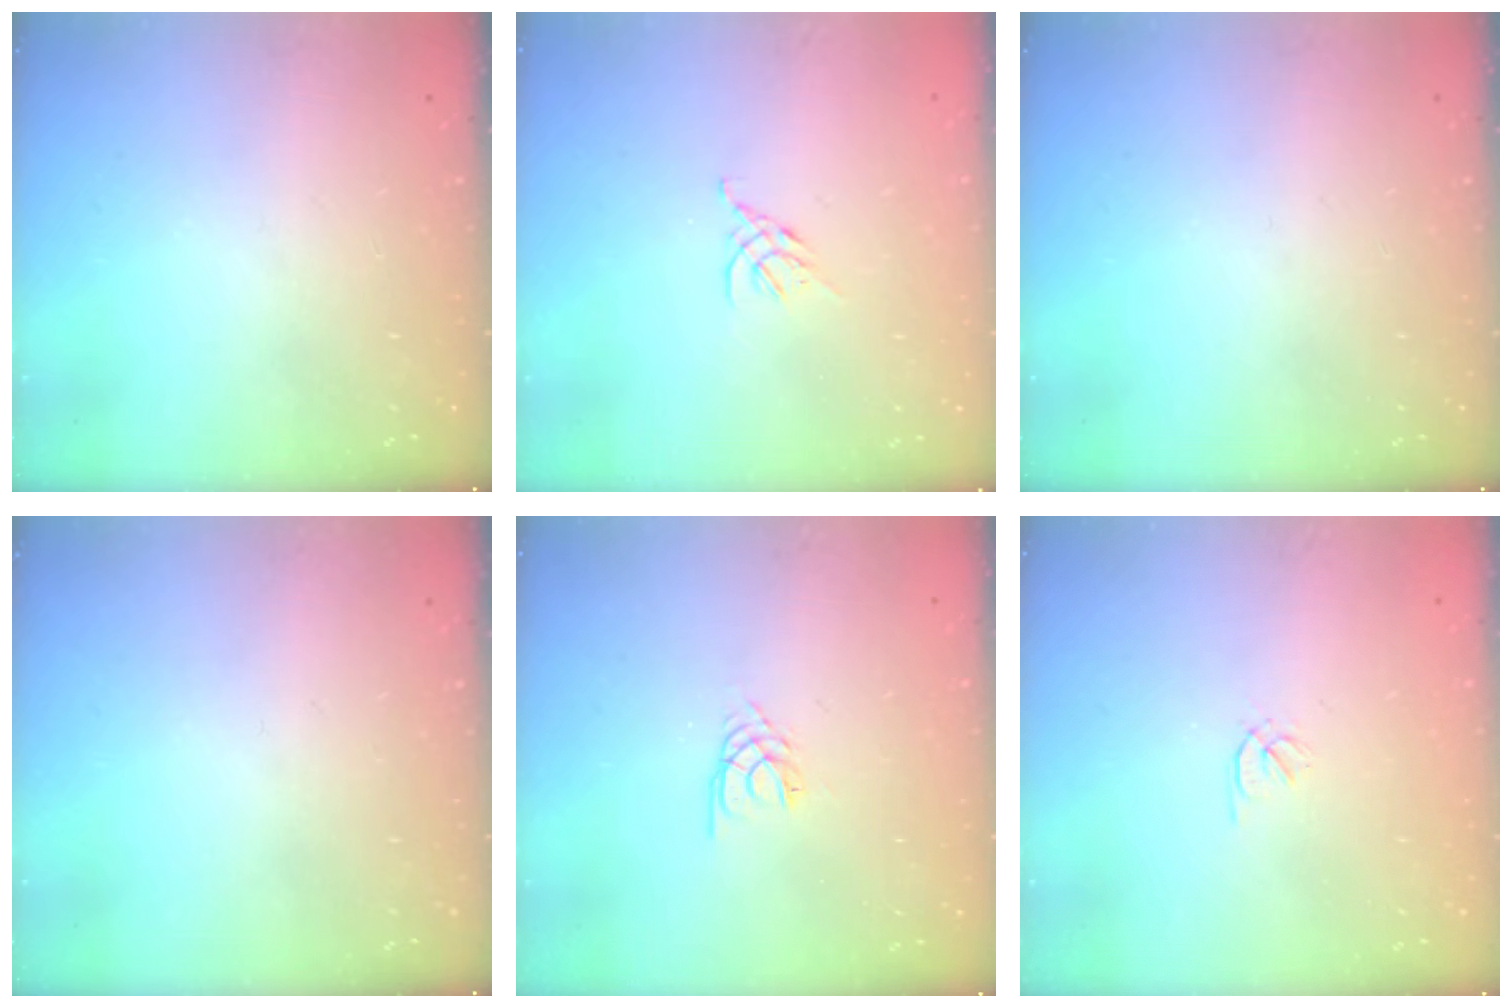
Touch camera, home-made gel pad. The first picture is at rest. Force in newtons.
{"total": 2.3, "press": 2.2, "slide": 0.6}
{"total": 0.0}
{"total": 0.0}
{"total": 2.7, "press": 2.6, "slide": 0.4}
{"total": 0.5, "press": 0.4, "slide": 0.4}